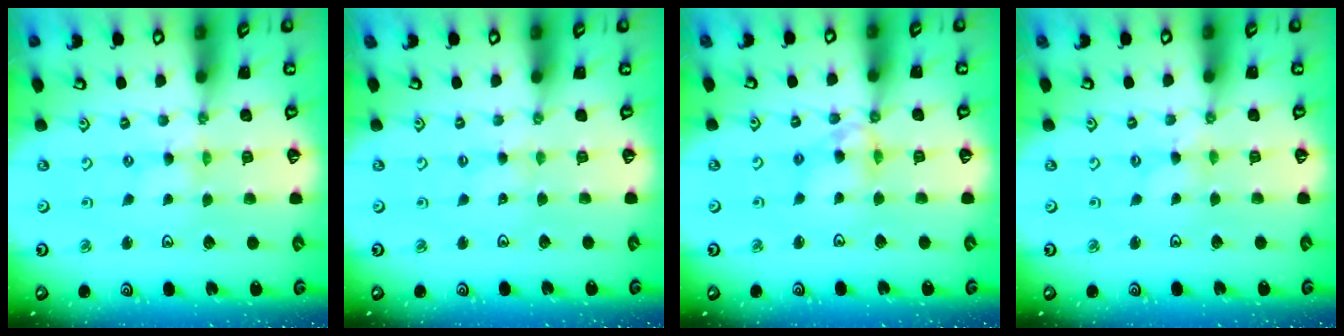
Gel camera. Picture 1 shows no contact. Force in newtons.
{"total": 1.7, "press": 1.7, "slide": 0.4}
{"total": 8.8, "press": 8.8, "slide": 0.8}
{"total": 0.0}